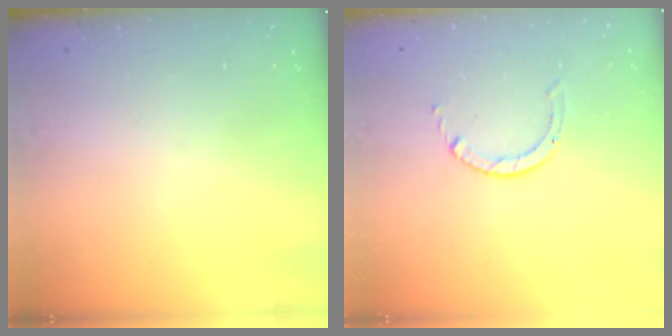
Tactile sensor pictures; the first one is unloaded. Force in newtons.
{"total": 1.4, "press": 1.4, "slide": 0.1}